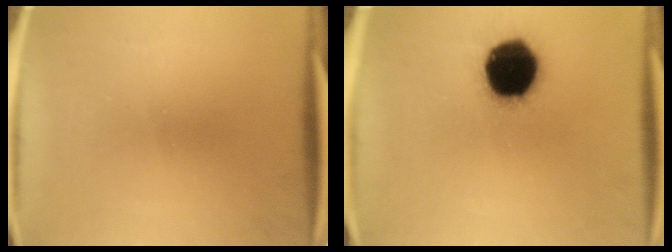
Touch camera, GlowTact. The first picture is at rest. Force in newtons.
{"total": 19.1}